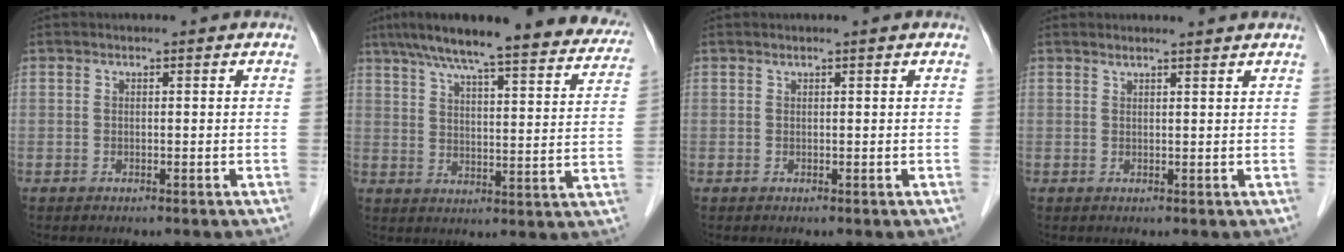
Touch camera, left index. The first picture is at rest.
{"total": 25.4, "force": [21.7, 4.1, 12.7], "torque": [-0.185, 0.002, 0.270]}
{"total": 0.0}
{"total": 2.4, "force": [2.3, -0.5, 0.5], "torque": [-0.015, 0.000, 0.030]}